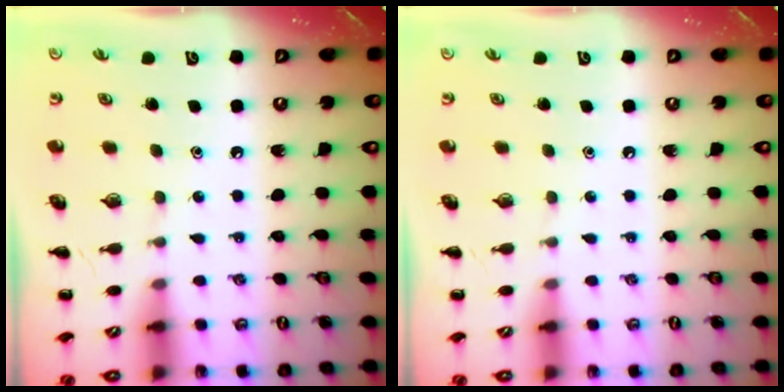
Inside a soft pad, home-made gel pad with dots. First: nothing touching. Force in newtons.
{"total": 0.0}